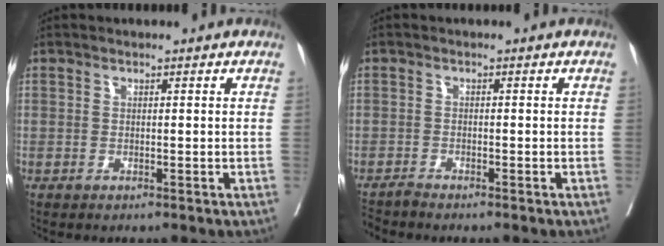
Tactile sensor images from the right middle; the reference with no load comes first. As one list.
[{"total": 1.5, "force": [-1.5, -0.4, 0.0], "torque": [-0.001, -0.006, -0.030]}]